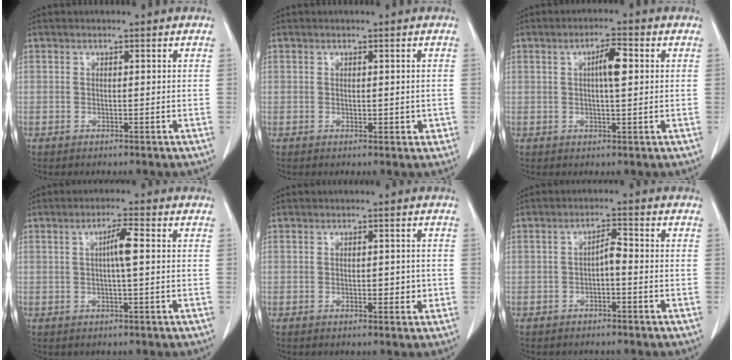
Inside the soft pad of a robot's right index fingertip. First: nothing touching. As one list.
[{"total": 1.7, "force": [-0.1, 1.2, 1.2], "torque": [-0.011, 0.000, 0.004]}, {"total": 4.3, "force": [0.8, 0.4, 4.2], "torque": [-0.073, 0.006, 0.011]}, {"total": 3.6, "force": [0.4, 0.0, 3.6], "torque": [-0.063, 0.005, 0.006]}, {"total": 2.3, "force": [-0.4, 1.3, 1.9], "torque": [-0.023, 0.002, -0.001]}, {"total": 2.4, "force": [-0.8, 0.7, 2.2], "torque": [-0.036, 0.008, -0.013]}]